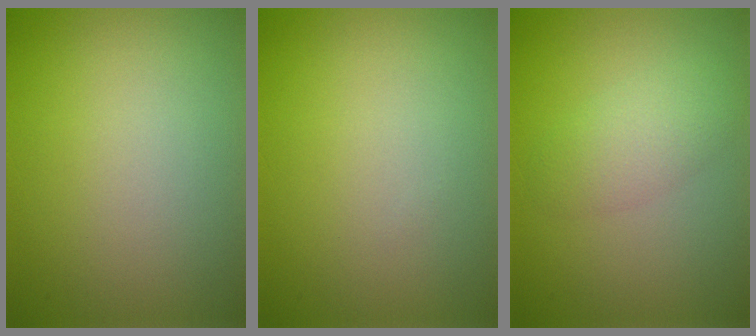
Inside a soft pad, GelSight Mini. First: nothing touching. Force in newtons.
{"total": 0.0}
{"total": 2.7, "press": 2.7, "slide": 0.1}